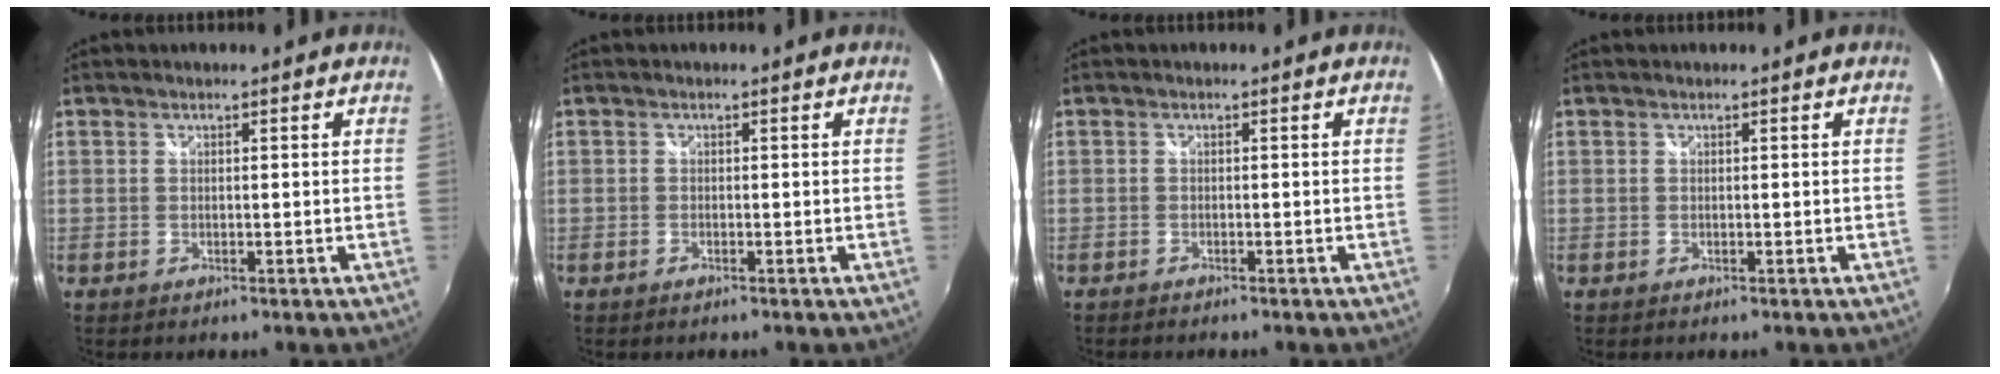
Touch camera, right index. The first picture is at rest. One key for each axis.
{"total": 0.6, "fx": -0.5, "fy": 0.2, "fz": 0.1, "tx": -0.004, "ty": -0.003, "tz": -0.012}
{"total": 1.3, "fx": -1.3, "fy": 0.2, "fz": 0.3, "tx": -0.011, "ty": -0.010, "tz": -0.024}
{"total": 0.0}